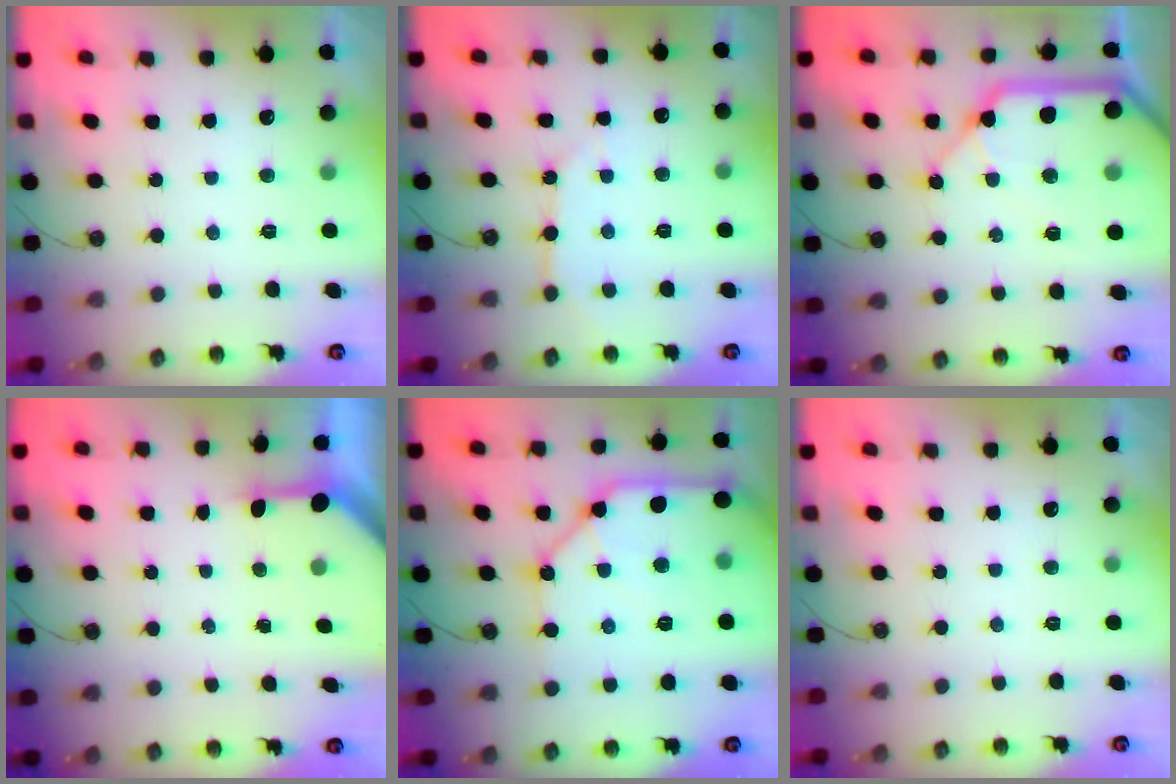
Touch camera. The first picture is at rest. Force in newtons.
{"total": 5.1, "press": 5.0, "slide": 0.6}
{"total": 19.2, "press": 19.0, "slide": 3.0}
{"total": 3.1, "press": 3.1, "slide": 0.2}
{"total": 16.2, "press": 16.1, "slide": 1.8}
{"total": 0.0}